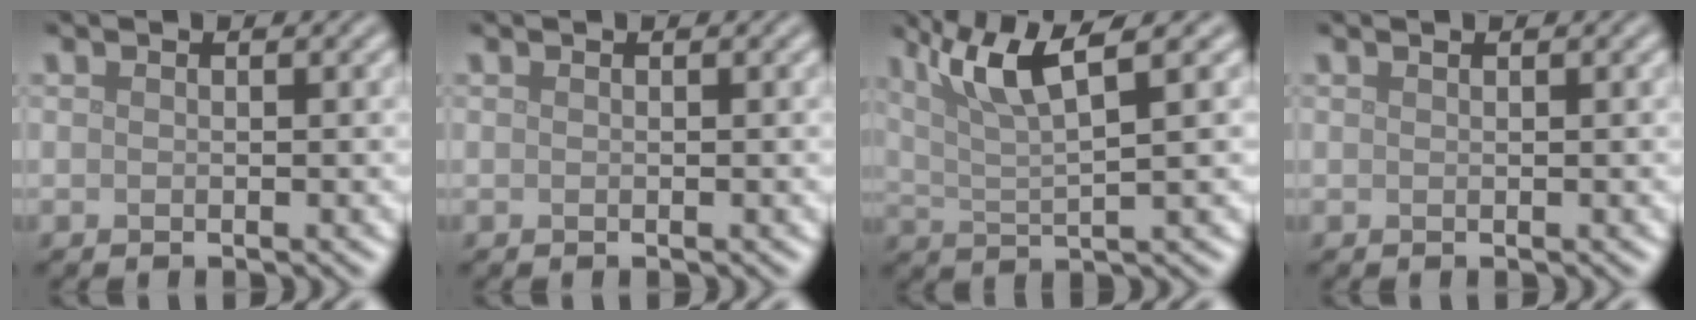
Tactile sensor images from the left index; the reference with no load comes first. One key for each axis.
{"total": 0.0}
{"total": 6.1, "fx": 3.3, "fy": 1.3, "fz": 5.0, "tx": -0.088, "ty": 0.014, "tz": 0.062}
{"total": 0.0}